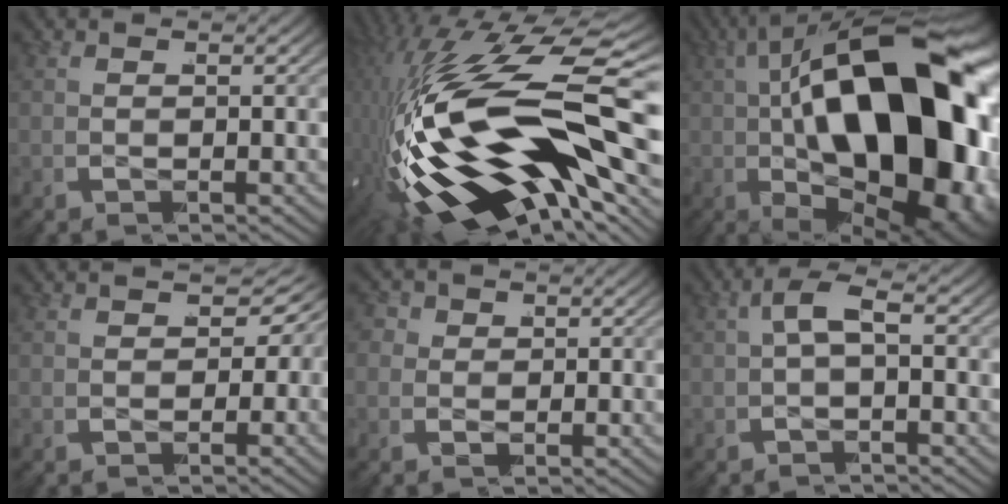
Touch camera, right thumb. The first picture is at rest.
{"total": 20.1, "force": [-4.4, 9.8, 17.0], "torque": [-0.369, -0.038, -0.049]}
{"total": 32.2, "force": [-2.6, 16.6, 27.4], "torque": [-0.447, -0.041, -0.015]}
{"total": 4.6, "force": [0.2, 2.8, 3.6], "torque": [-0.047, -0.012, 0.008]}
{"total": 2.7, "force": [0.2, 2.6, 0.9], "torque": [-0.028, -0.014, 0.005]}
{"total": 3.7, "force": [-0.3, 1.6, 3.3], "torque": [-0.058, 0.017, -0.015]}